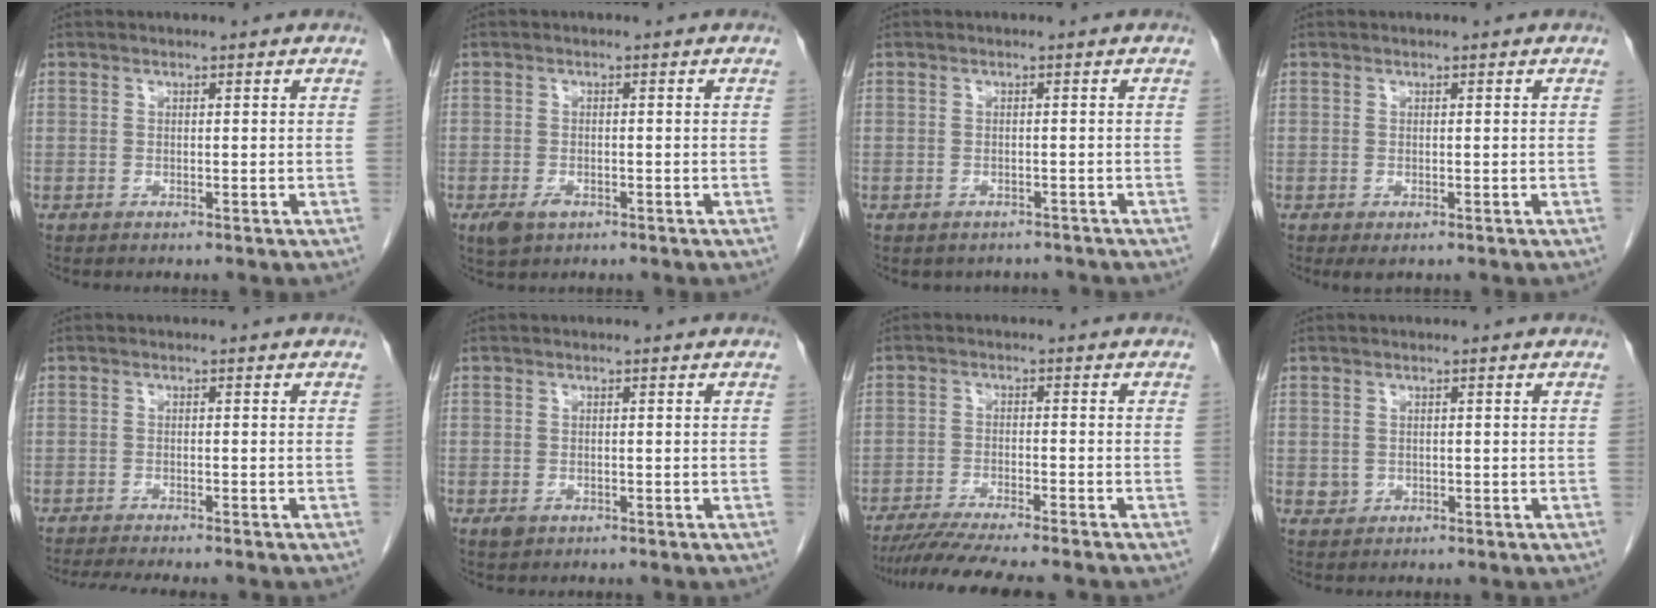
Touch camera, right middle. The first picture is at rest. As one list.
[{"total": 2.5, "force": [-1.4, 1.5, 1.5], "torque": [-0.029, -0.002, -0.015]}, {"total": 3.3, "force": [-2.9, 1.6, 0.2], "torque": [-0.005, 0.005, -0.034]}, {"total": 1.1, "force": [-0.5, 0.6, 0.9], "torque": [-0.009, -0.003, 0.000]}, {"total": 6.6, "force": [-5.8, 0.3, 3.2], "torque": [-0.043, -0.015, -0.088]}, {"total": 1.3, "force": [-0.6, 0.9, 0.6], "torque": [-0.010, 0.002, -0.002]}, {"total": 10.7, "force": [-9.3, -0.1, 5.3], "torque": [-0.074, -0.025, -0.145]}, {"total": 1.3, "force": [-0.1, 1.2, 0.4], "torque": [-0.007, 0.002, 0.004]}]